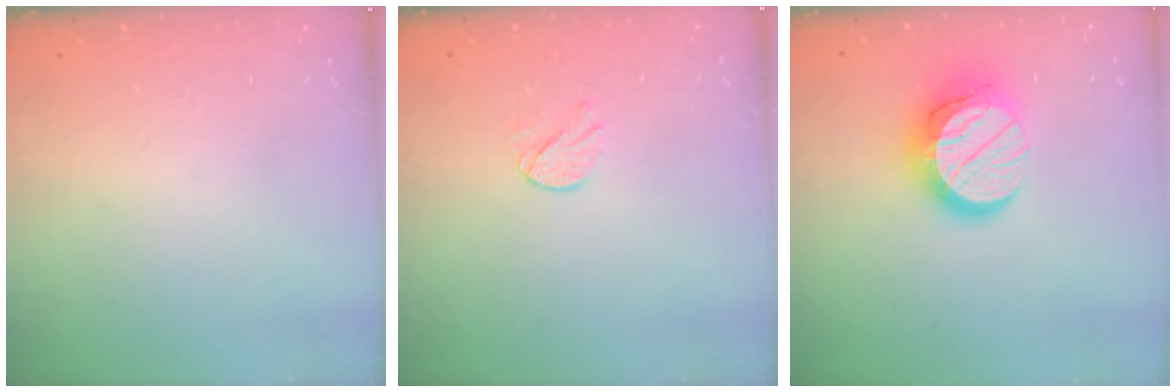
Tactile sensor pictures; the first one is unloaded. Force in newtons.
{"total": 3.9, "press": 3.9, "slide": 0.4}
{"total": 13.9, "press": 13.8, "slide": 1.2}